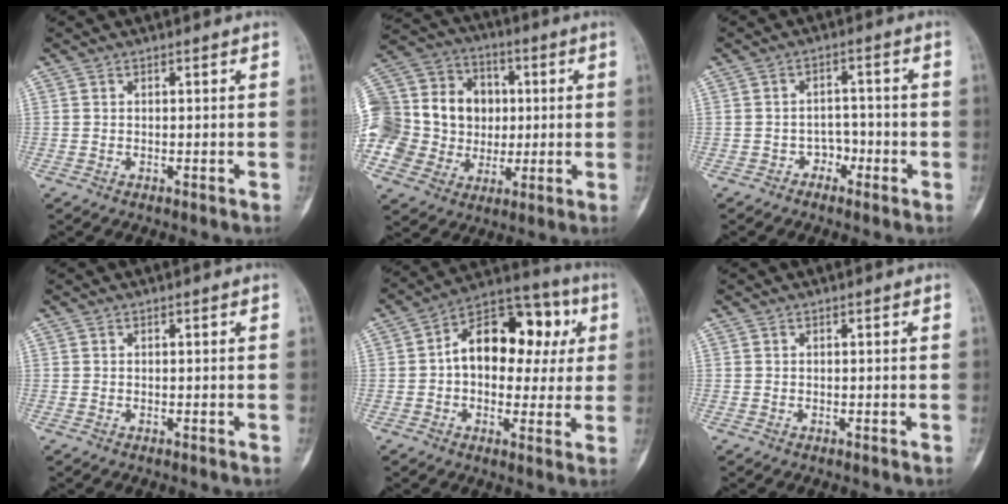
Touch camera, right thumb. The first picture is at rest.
{"total": 23.8, "force": [1.0, 20.5, 12.1], "torque": [-0.229, 0.051, 0.033]}
{"total": 3.5, "force": [-1.9, 2.7, 1.2], "torque": [0.006, 0.024, -0.035]}
{"total": 0.0}
{"total": 18.0, "force": [2.8, 11.5, 13.5], "torque": [-0.152, 0.037, 0.033]}
{"total": 0.0}